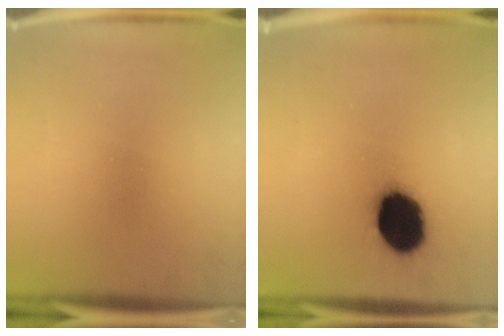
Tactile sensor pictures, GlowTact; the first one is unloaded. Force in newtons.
{"total": 18.1}